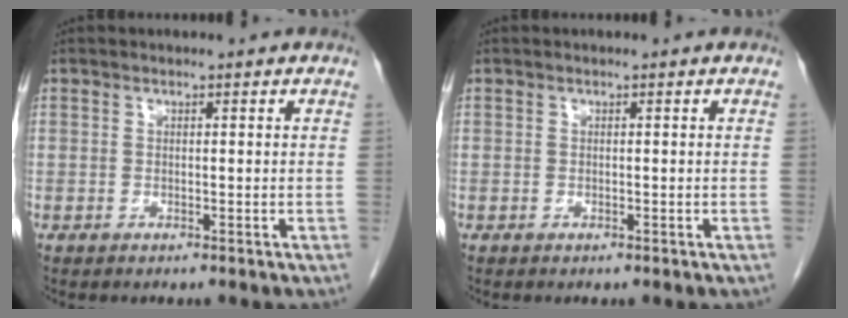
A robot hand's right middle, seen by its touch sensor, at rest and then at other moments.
{"total": 0.0}